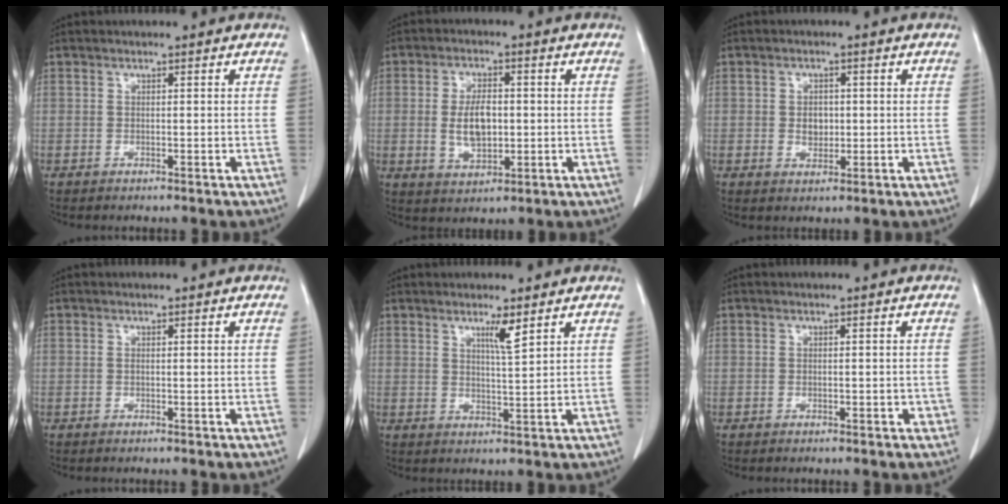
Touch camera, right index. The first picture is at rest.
{"total": 6.5, "force": [-0.3, 3.2, 5.7], "torque": [-0.112, 0.003, 0.001]}
{"total": 2.9, "force": [-0.1, 2.1, 1.9], "torque": [-0.029, 0.001, 0.004]}
{"total": 0.0}
{"total": 3.3, "force": [2.1, -0.2, 2.6], "torque": [-0.049, -0.007, 0.038]}
{"total": 0.9, "force": [-0.3, 0.6, 0.6], "torque": [-0.003, 0.004, -0.003]}